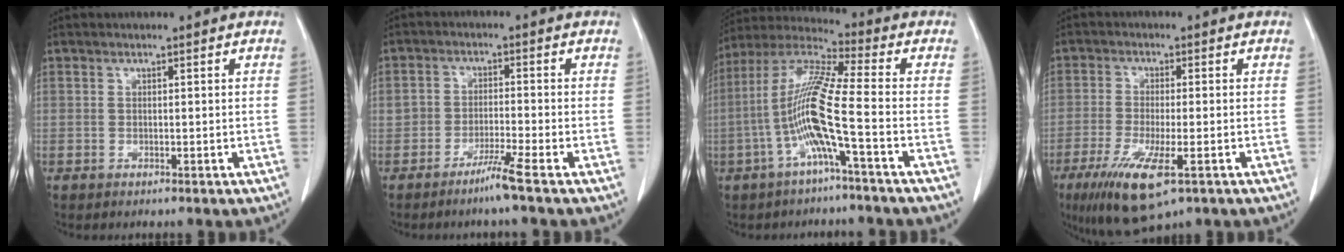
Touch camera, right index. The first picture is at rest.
{"total": 3.9, "force": [-2.9, -0.4, 2.7], "torque": [-0.049, -0.005, -0.060]}
{"total": 12.0, "force": [-3.4, -0.7, 11.5], "torque": [-0.239, 0.008, -0.077]}
{"total": 10.5, "force": [-5.4, 2.2, 8.7], "torque": [-0.165, -0.030, -0.087]}